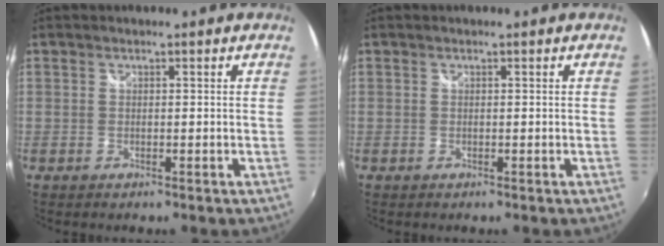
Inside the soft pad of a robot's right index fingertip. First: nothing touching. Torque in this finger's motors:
{"motor_torque": [-0.01, 0.01, 0.01, 0.00]}